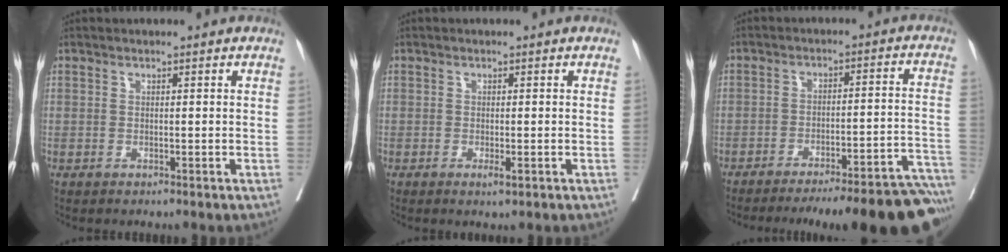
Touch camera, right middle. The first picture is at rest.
{"total": 1.3, "force": [-0.6, 0.2, 1.2], "torque": [-0.016, -0.002, -0.008]}
{"total": 24.3, "force": [-21.5, 2.0, 11.2], "torque": [-0.068, 0.001, -0.276]}